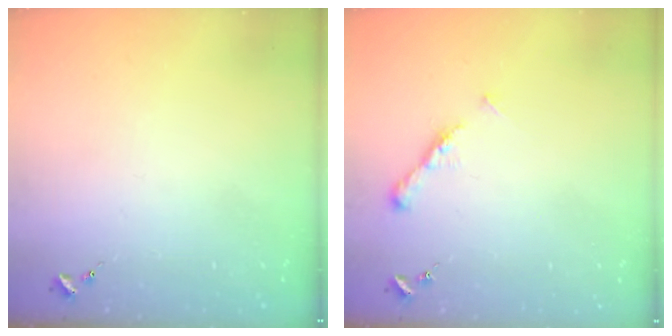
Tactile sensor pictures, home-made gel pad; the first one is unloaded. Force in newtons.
{"total": 6.8, "press": 6.7, "slide": 0.6}